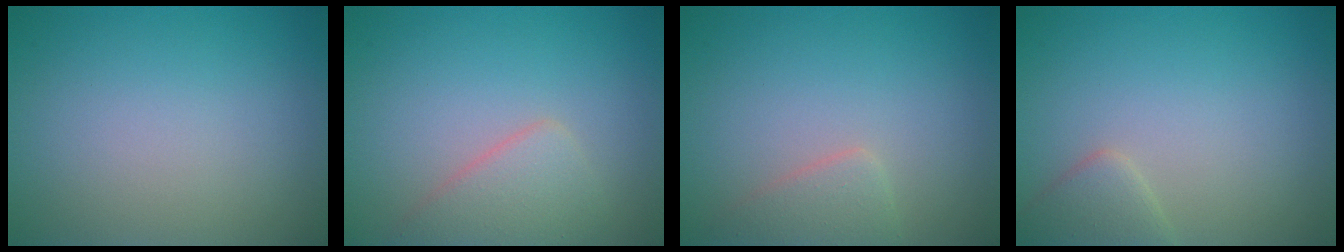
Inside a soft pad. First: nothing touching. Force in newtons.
{"total": 2.9, "press": 2.9, "slide": 0.2}
{"total": 1.9, "press": 1.9, "slide": 0.2}
{"total": 2.2, "press": 2.2, "slide": 0.1}